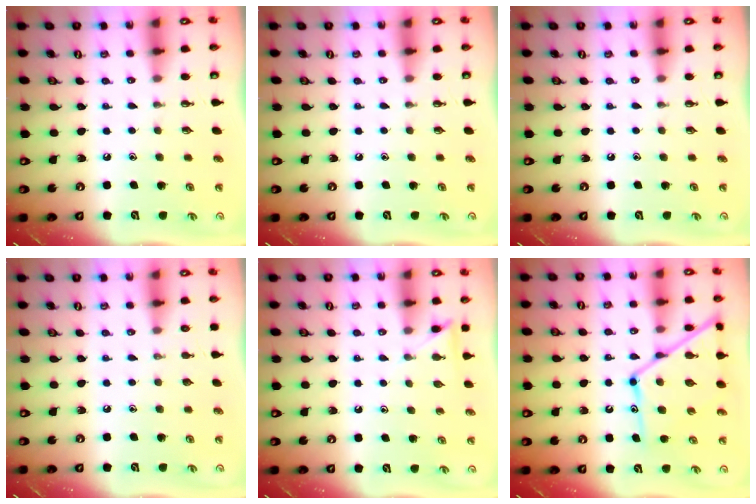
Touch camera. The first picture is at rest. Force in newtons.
{"total": 0.0}
{"total": 0.0}
{"total": 0.0}
{"total": 4.3, "press": 4.3, "slide": 0.5}
{"total": 15.9, "press": 15.9, "slide": 1.0}